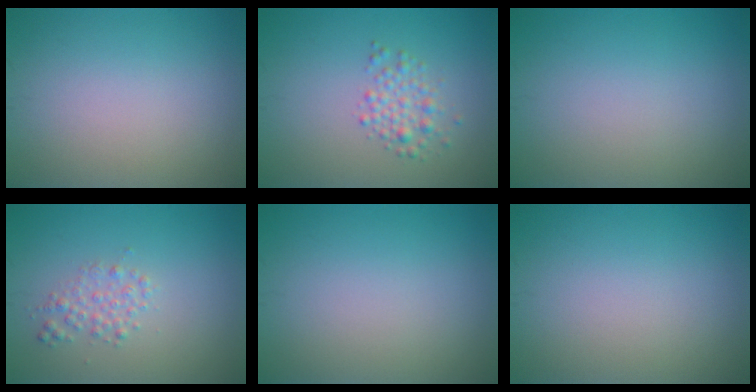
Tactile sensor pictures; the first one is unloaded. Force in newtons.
{"total": 2.2, "press": 2.2, "slide": 0.1}
{"total": 0.0}
{"total": 1.7, "press": 1.7, "slide": 0.0}
{"total": 0.0}
{"total": 0.0}